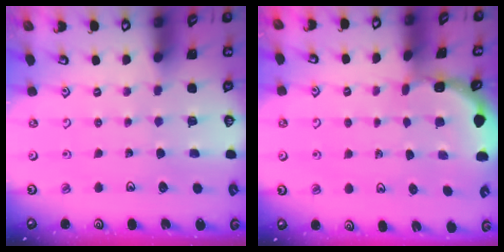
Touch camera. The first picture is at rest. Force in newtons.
{"total": 1.2, "press": 1.2, "slide": 0.1}